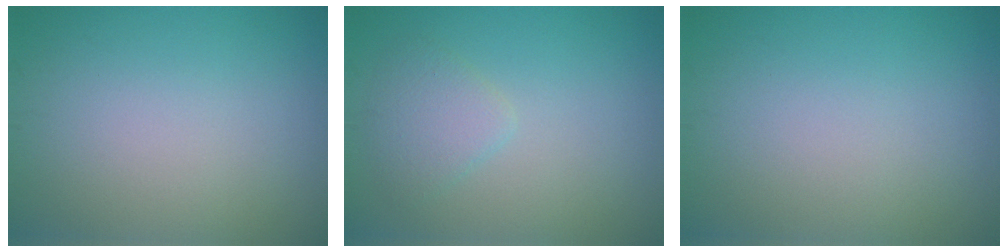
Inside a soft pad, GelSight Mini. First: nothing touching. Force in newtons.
{"total": 2.0, "press": 2.0, "slide": 0.2}
{"total": 0.0}